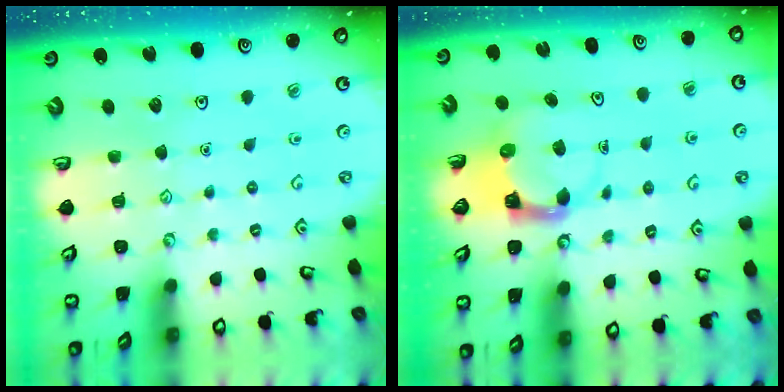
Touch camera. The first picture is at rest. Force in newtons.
{"total": 3.7, "press": 3.7, "slide": 0.4}